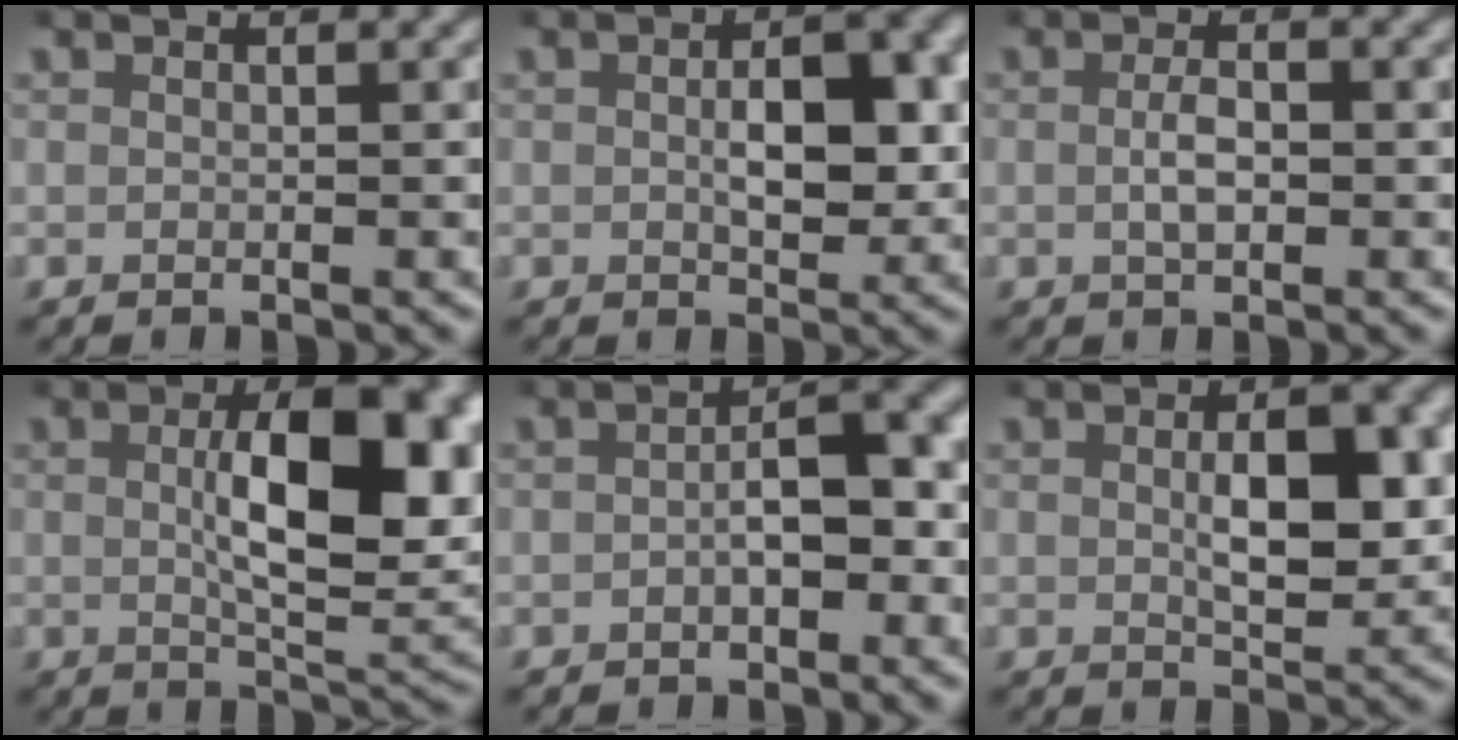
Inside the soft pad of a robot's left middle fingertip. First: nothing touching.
{"total": 4.9, "force": [0.3, 2.7, 4.0], "torque": [-0.061, -0.006, 0.008]}
{"total": 2.0, "force": [-0.2, 0.9, 1.8], "torque": [-0.036, -0.001, -0.004]}
{"total": 9.4, "force": [1.5, 3.4, 8.6], "torque": [-0.119, -0.002, 0.020]}
{"total": 4.2, "force": [-1.0, 1.9, 3.6], "torque": [-0.048, 0.000, -0.012]}
{"total": 4.9, "force": [0.6, 2.4, 4.3], "torque": [-0.071, -0.009, 0.013]}